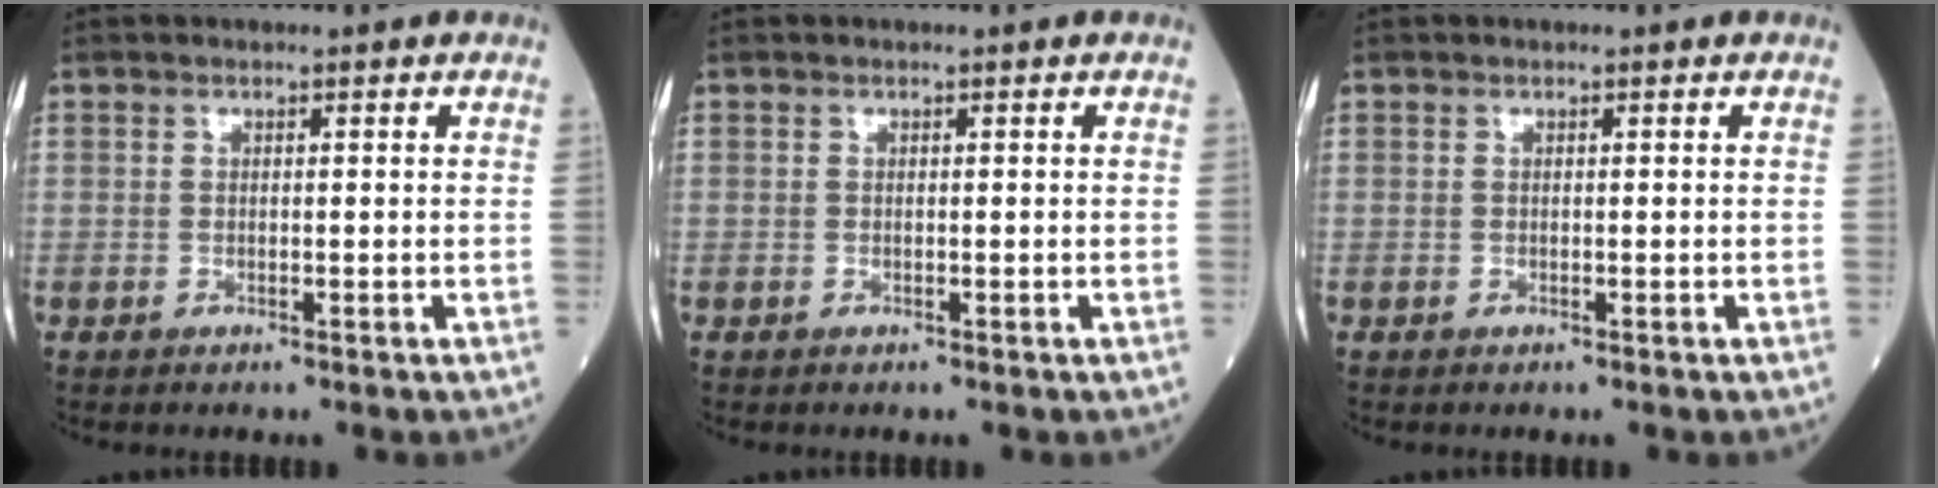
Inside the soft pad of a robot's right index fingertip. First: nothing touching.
{"total": 0.0}
{"total": 0.0}